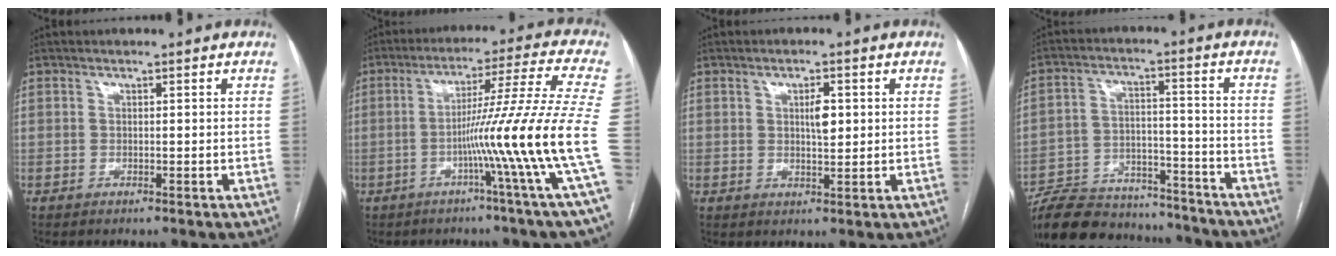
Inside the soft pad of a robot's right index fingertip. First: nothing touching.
{"total": 15.7, "force": [-3.9, -4.2, 14.6], "torque": [-0.224, -0.009, -0.072]}
{"total": 3.1, "force": [0.7, 1.0, 2.8], "torque": [-0.045, 0.001, 0.012]}
{"total": 20.9, "force": [-19.0, 6.1, 6.4], "torque": [-0.141, 0.004, -0.283]}